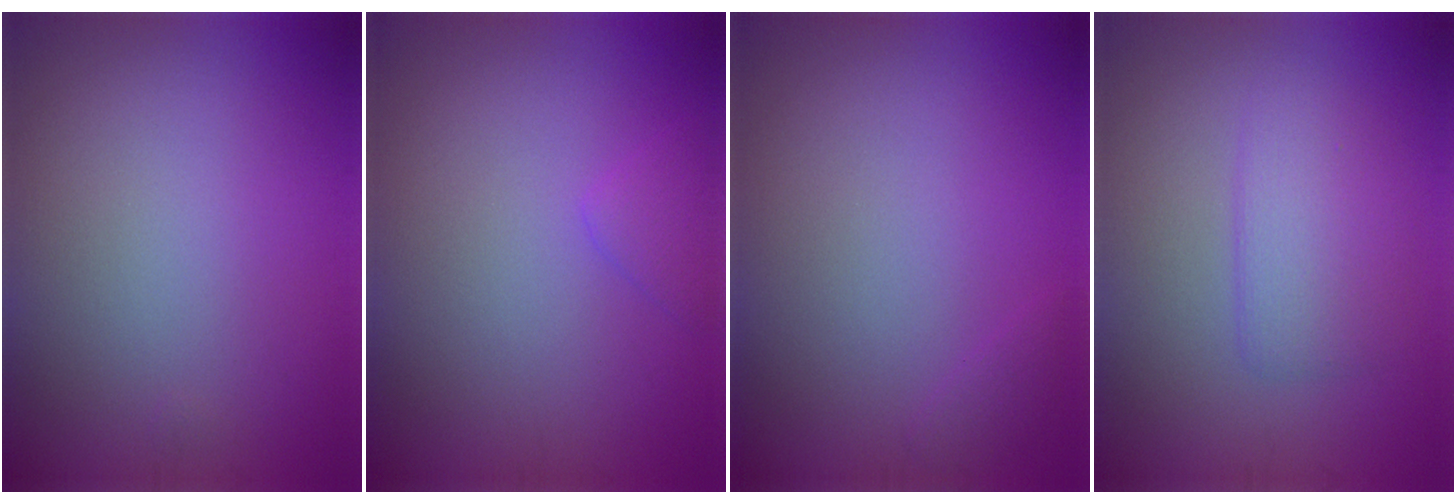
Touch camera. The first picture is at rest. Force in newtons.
{"total": 1.5, "press": 1.5, "slide": 0.1}
{"total": 0.7, "press": 0.7, "slide": 0.0}
{"total": 3.0, "press": 3.0, "slide": 0.1}